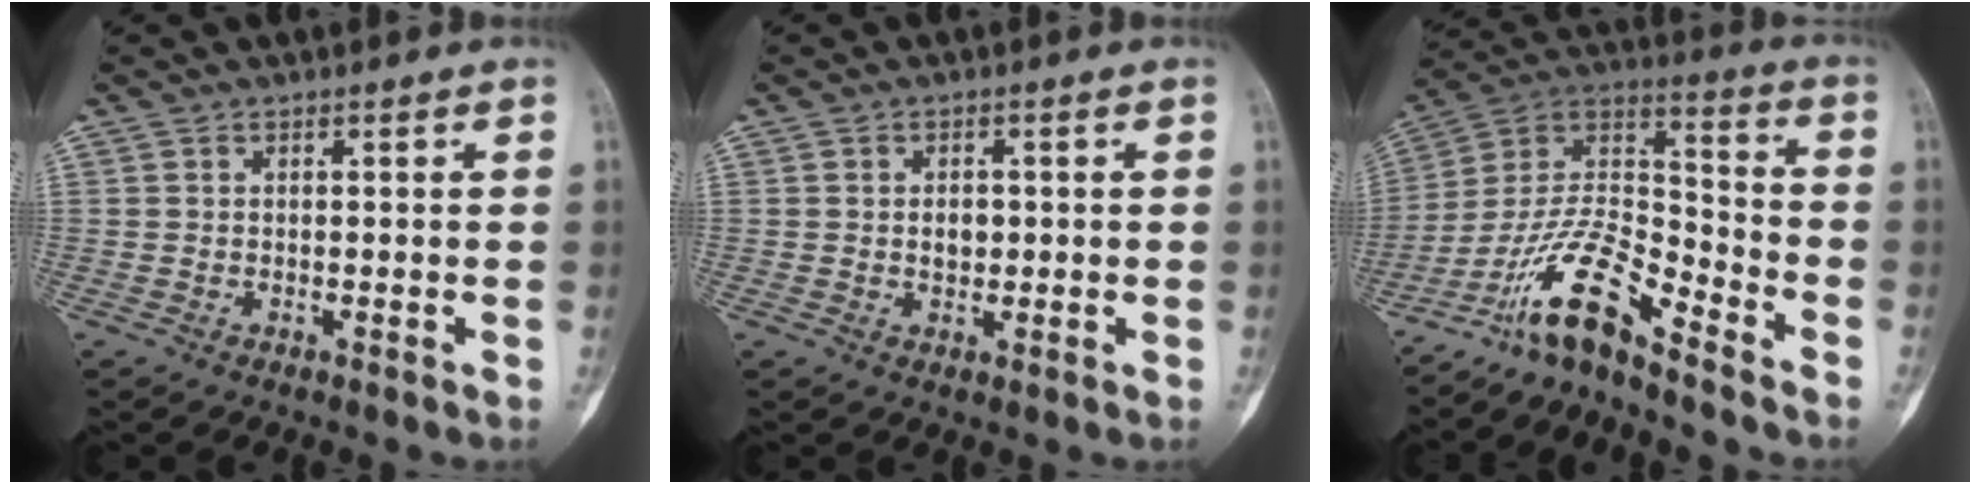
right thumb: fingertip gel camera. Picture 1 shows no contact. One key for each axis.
{"total": 2.5, "fx": 0.1, "fy": 1.8, "fz": 1.8, "tx": -0.017, "ty": 0.002, "tz": 0.003}
{"total": 13.5, "fx": -10.4, "fy": 3.1, "fz": 8.1, "tx": -0.157, "ty": 0.094, "tz": -0.202}